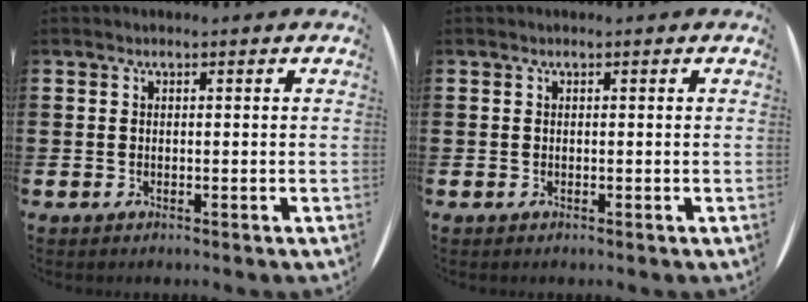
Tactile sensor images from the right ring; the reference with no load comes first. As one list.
[{"total": 0.0}]